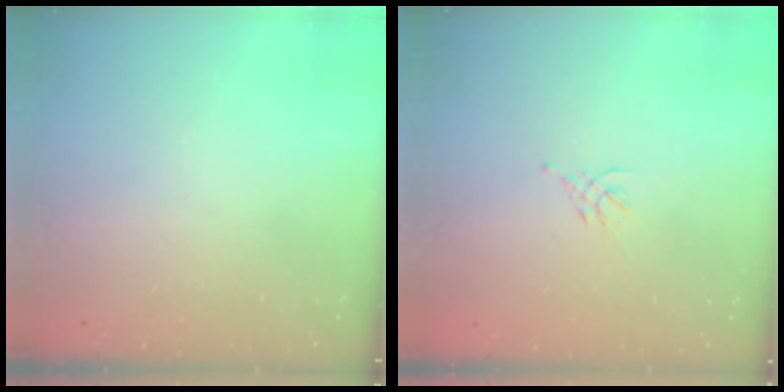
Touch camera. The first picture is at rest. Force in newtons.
{"total": 1.5, "press": 1.4, "slide": 0.6}